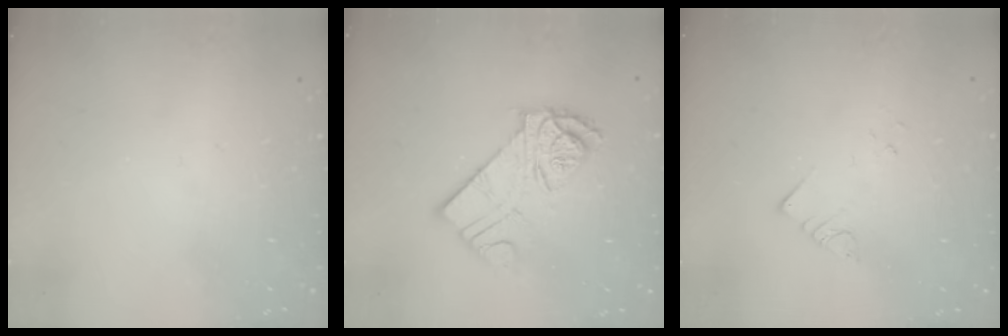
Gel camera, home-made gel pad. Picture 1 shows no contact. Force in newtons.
{"total": 12.9, "press": 12.9, "slide": 0.7}
{"total": 2.9, "press": 2.9, "slide": 0.4}